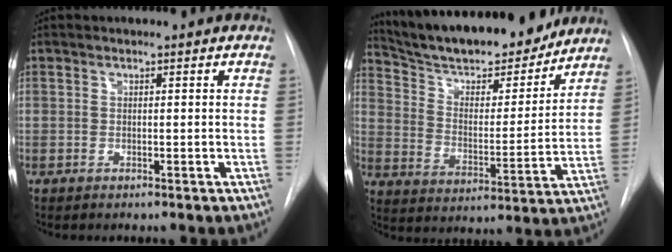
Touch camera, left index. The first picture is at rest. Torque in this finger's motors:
{"motor_torque": [0.12, -0.93, 0.34, 0.08]}